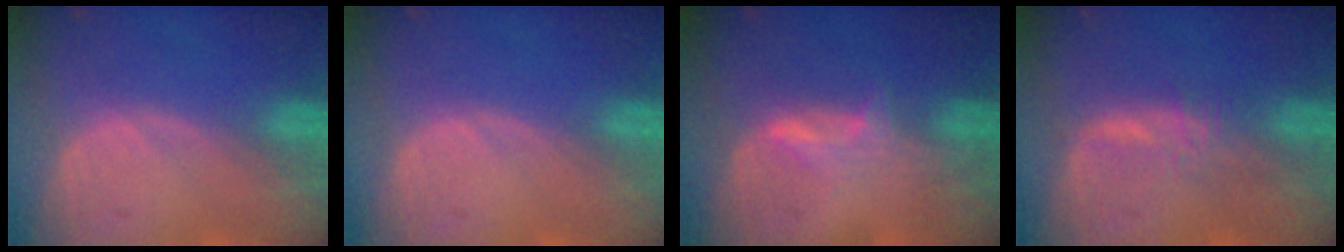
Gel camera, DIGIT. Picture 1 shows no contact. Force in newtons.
{"total": 0.0}
{"total": 2.8, "press": 2.8, "slide": 0.4}
{"total": 2.9, "press": 2.9, "slide": 0.2}